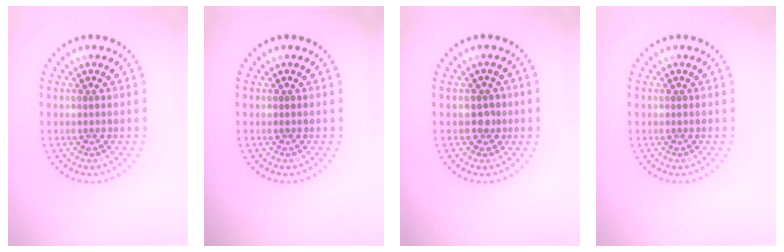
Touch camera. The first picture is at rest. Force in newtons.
{"total": 0.0}
{"total": 1.5, "press": 1.3, "slide": 0.8}
{"total": 0.0}